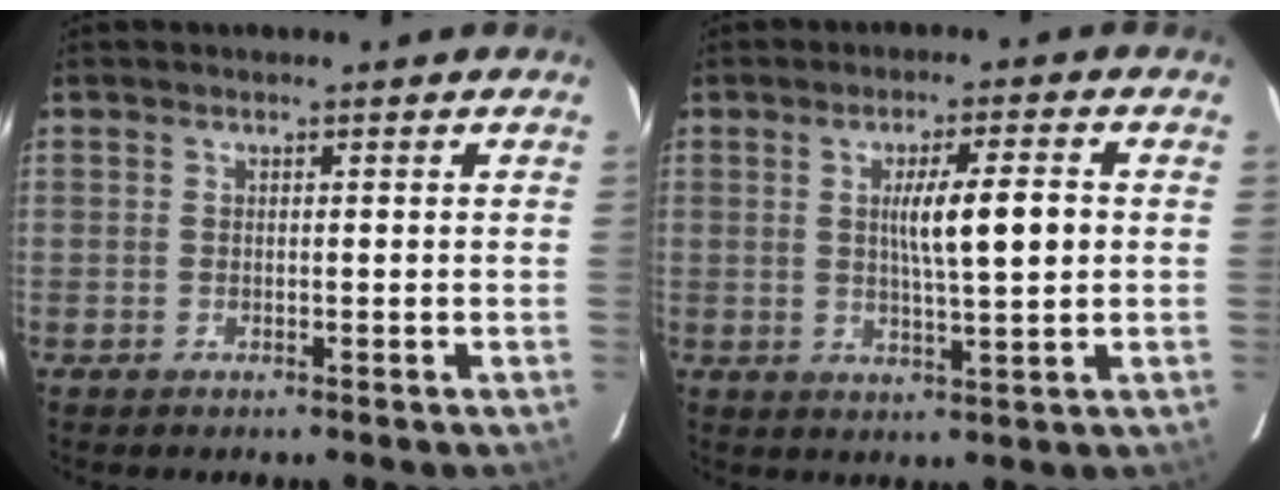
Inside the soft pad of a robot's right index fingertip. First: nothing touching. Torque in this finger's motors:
{"motor_torque": [1.17, 0.21, 0.63, 0.13]}